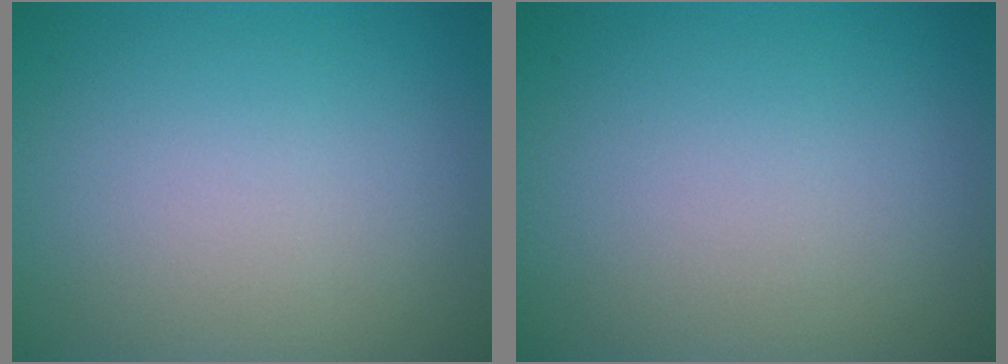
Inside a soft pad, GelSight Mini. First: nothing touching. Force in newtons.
{"total": 0.0}